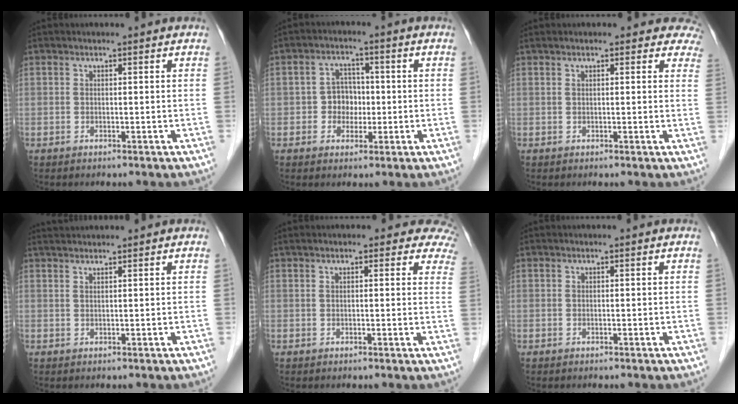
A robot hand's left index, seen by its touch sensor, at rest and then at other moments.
{"total": 4.3, "force": [-0.6, 3.8, 2.0], "torque": [-0.034, 0.014, -0.011]}
{"total": 5.6, "force": [4.6, 1.8, 2.6], "torque": [-0.011, 0.009, 0.031]}
{"total": 3.3, "force": [3.1, -0.1, 1.3], "torque": [-0.017, 0.027, 0.054]}
{"total": 7.1, "force": [5.7, 2.3, 3.5], "torque": [-0.020, 0.005, 0.039]}
{"total": 0.0}